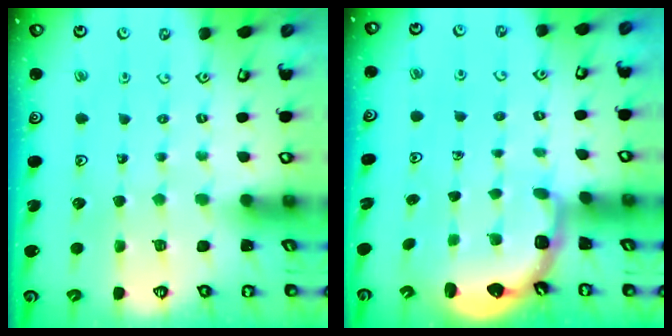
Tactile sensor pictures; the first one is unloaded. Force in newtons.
{"total": 2.6, "press": 2.3, "slide": 1.3}